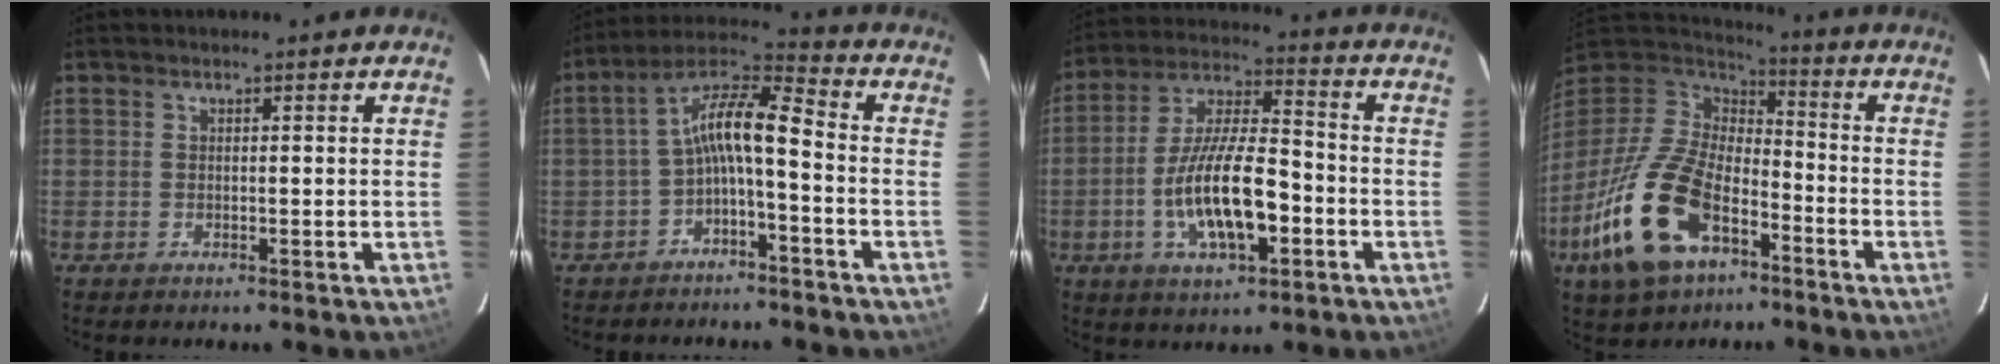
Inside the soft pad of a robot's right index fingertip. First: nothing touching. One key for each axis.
{"total": 8.6, "fx": -2.6, "fy": 2.1, "fz": 7.9, "tx": -0.170, "ty": 0.023, "tz": -0.051}
{"total": 14.9, "fx": -4.6, "fy": 4.9, "fz": 13.3, "tx": -0.261, "ty": 0.000, "tz": -0.079}
{"total": 22.1, "fx": -10.8, "fy": 11.7, "fz": 15.4, "tx": -0.338, "ty": -0.023, "tz": -0.195}